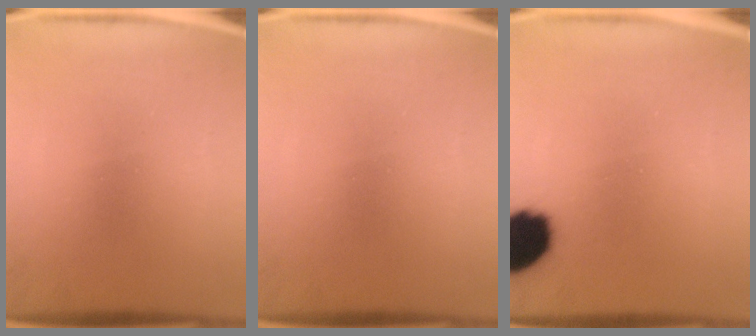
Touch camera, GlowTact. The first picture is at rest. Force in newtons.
{"total": 0.0}
{"total": 14.1}